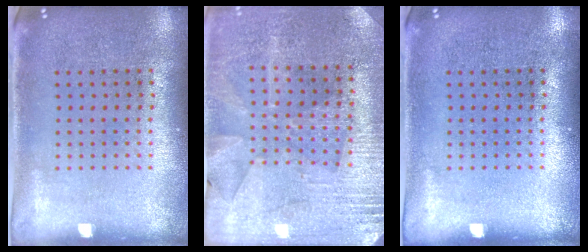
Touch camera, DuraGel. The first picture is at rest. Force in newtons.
{"total": 2.8, "press": 2.7, "slide": 0.6}
{"total": 0.0}